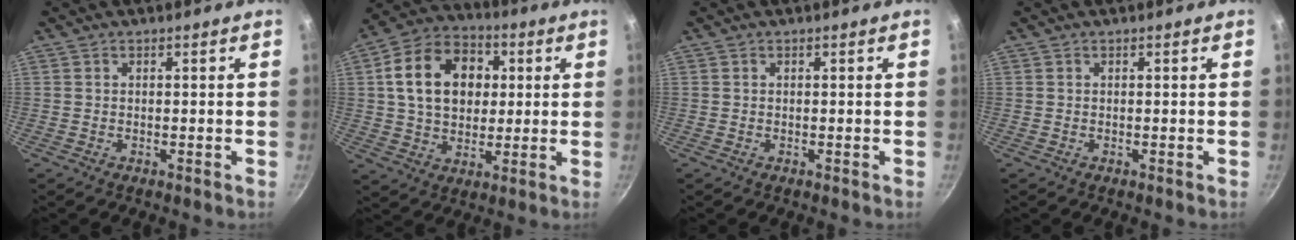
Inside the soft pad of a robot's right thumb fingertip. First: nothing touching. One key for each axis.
{"total": 16.7, "fx": 3.2, "fy": 12.4, "fz": 10.7, "tx": -0.153, "ty": 0.018, "tz": 0.045}
{"total": 0.0}
{"total": 0.0}